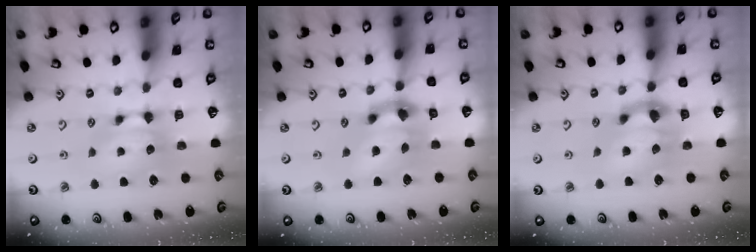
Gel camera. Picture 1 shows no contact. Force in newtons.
{"total": 5.3, "press": 4.8, "slide": 2.1}
{"total": 3.8, "press": 3.3, "slide": 2.0}